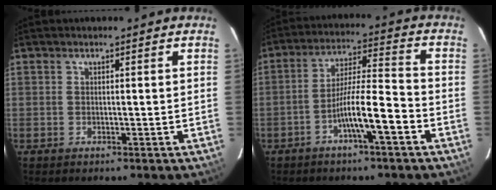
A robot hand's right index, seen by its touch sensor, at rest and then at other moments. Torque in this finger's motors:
{"motor_torque": [1.37, -0.77, 0.73, 0.15]}